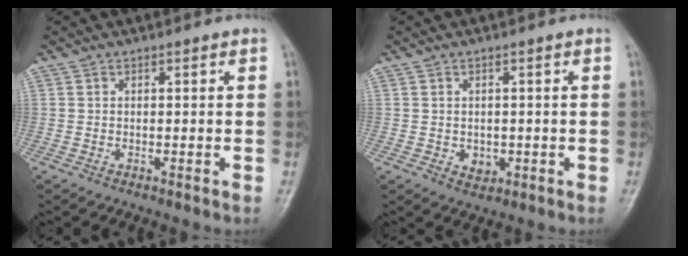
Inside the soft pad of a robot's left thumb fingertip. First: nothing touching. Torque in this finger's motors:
{"motor_torque": [0.00, 0.00, 0.12, 0.06, 0.00]}